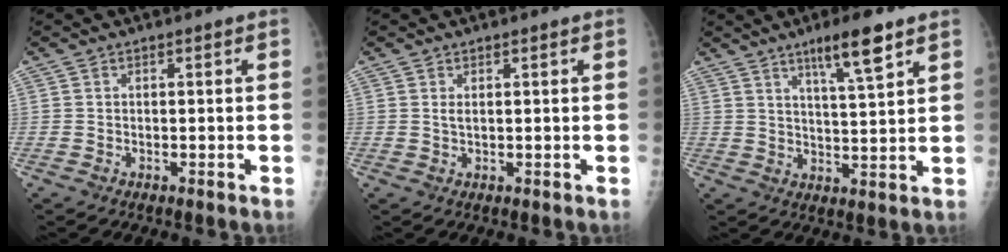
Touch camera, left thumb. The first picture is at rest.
{"total": 1.1, "force": [0.5, 0.3, 0.9], "torque": [-0.016, -0.002, 0.012]}
{"total": 8.4, "force": [5.3, 0.8, 6.5], "torque": [-0.108, -0.029, 0.093]}